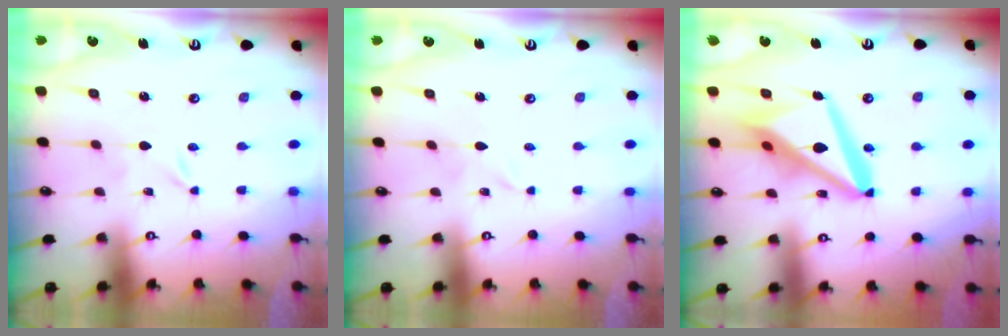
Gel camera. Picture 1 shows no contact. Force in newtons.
{"total": 1.6, "press": 1.6, "slide": 0.2}
{"total": 17.6, "press": 17.4, "slide": 2.1}